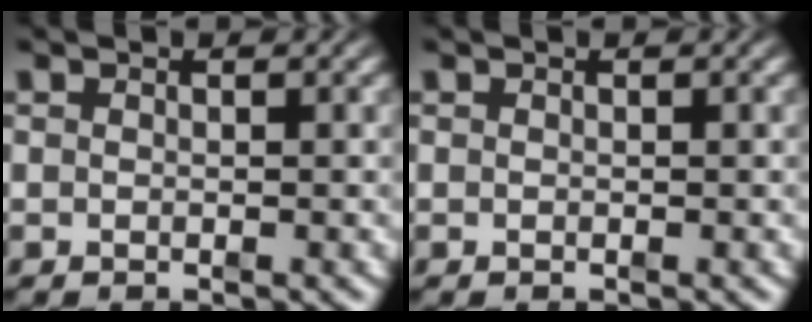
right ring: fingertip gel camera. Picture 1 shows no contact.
{"total": 0.0}